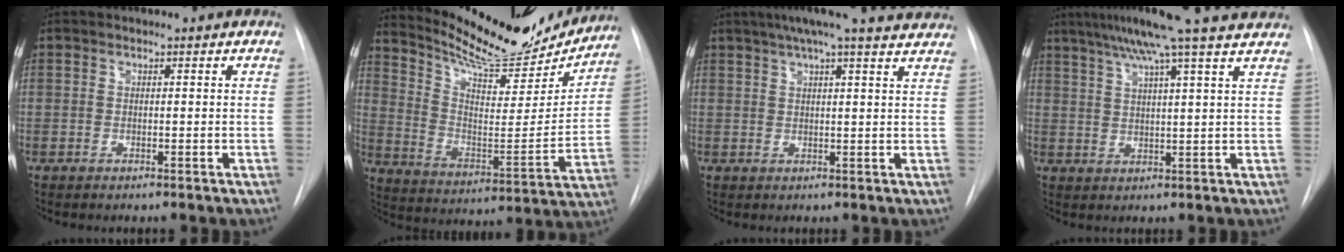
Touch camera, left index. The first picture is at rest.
{"total": 21.9, "force": [20.2, 4.6, 7.0], "torque": [-0.120, -0.040, 0.298]}
{"total": 16.3, "force": [14.6, 0.8, 7.2], "torque": [-0.106, 0.016, 0.177]}
{"total": 17.6, "force": [14.5, -1.2, 9.9], "torque": [-0.163, 0.015, 0.191]}